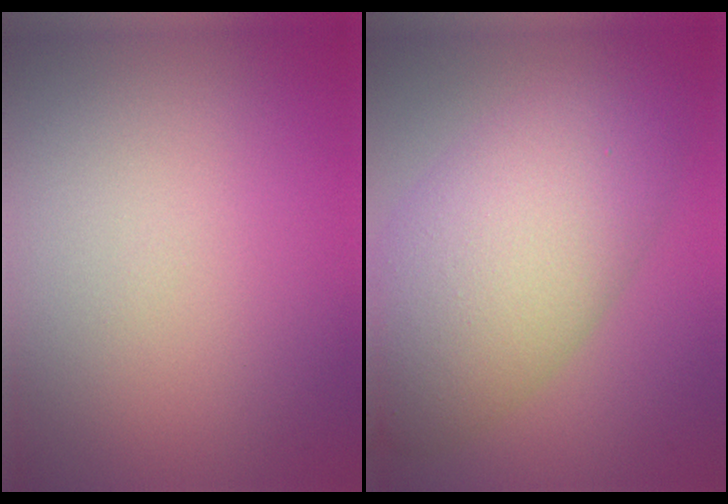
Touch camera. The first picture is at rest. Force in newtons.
{"total": 9.1, "press": 9.1, "slide": 0.4}